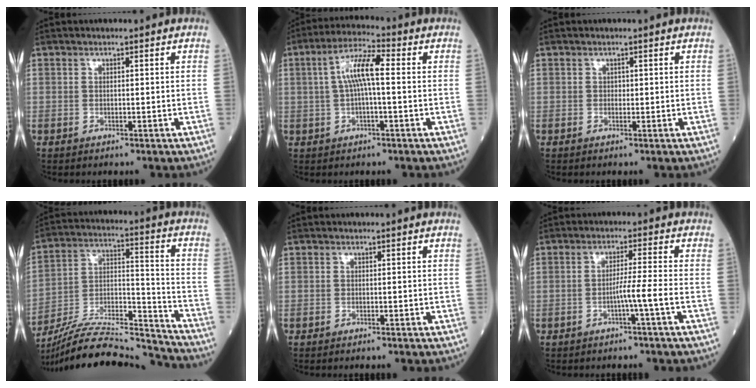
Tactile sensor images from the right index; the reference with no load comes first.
{"total": 7.3, "force": [0.7, 1.4, 7.1], "torque": [-0.143, 0.023, 0.010]}
{"total": 0.5, "force": [0.0, 0.4, 0.3], "torque": [-0.002, 0.002, -0.001]}
{"total": 22.5, "force": [-21.5, 1.0, 6.6], "torque": [-0.137, 0.008, -0.351]}
{"total": 0.9, "force": [-0.8, 0.0, 0.4], "torque": [-0.007, -0.001, -0.009]}
{"total": 3.6, "force": [-1.6, -1.3, 3.0], "torque": [-0.050, 0.002, -0.030]}